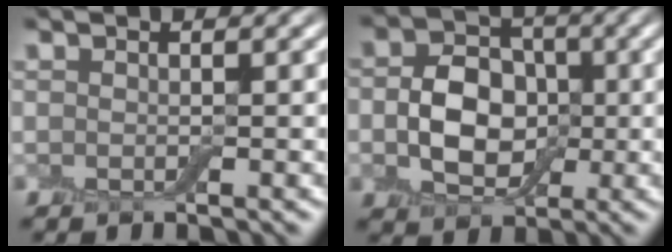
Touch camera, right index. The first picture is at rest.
{"total": 5.3, "force": [-0.4, 4.2, 3.2], "torque": [-0.053, 0.004, -0.007]}